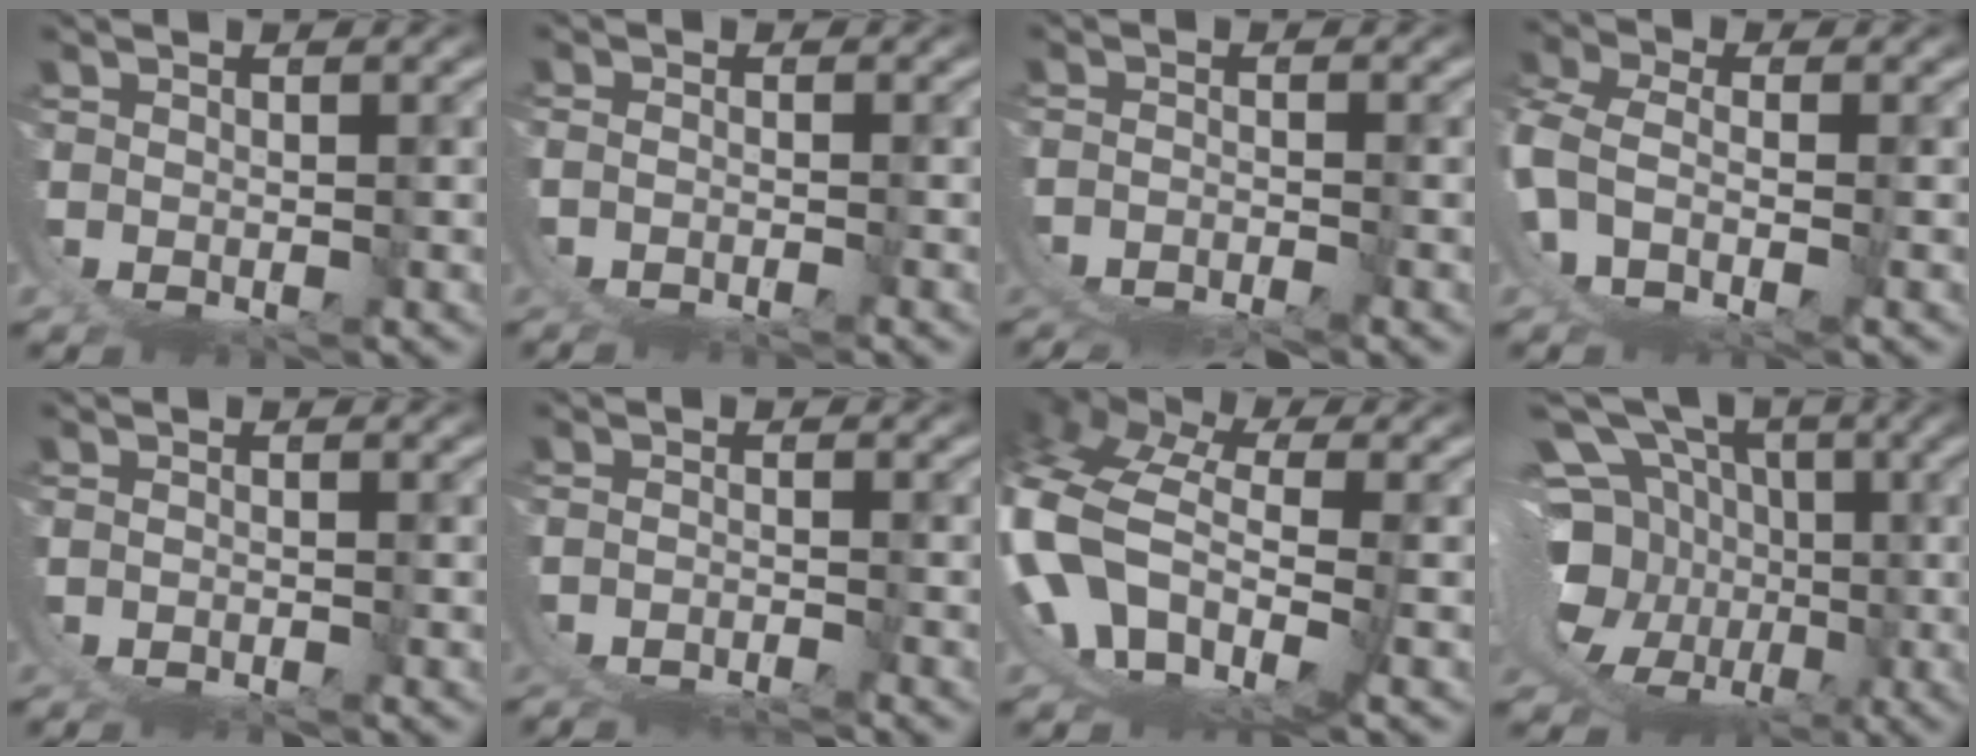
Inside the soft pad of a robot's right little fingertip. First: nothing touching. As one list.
[{"total": 3.8, "force": [-3.2, 1.6, 1.4], "torque": [-0.031, -0.011, -0.049]}, {"total": 5.9, "force": [-4.0, 3.3, 2.7], "torque": [-0.063, -0.030, -0.058]}, {"total": 4.5, "force": [-1.4, 2.1, 3.8], "torque": [-0.099, -0.030, -0.011]}, {"total": 3.7, "force": [-2.9, 2.1, 1.2], "torque": [-0.032, -0.013, -0.045]}, {"total": 6.8, "force": [-5.2, 3.6, 2.5], "torque": [-0.053, -0.028, -0.077]}, {"total": 12.1, "force": [-1.4, 9.3, 7.7], "torque": [-0.205, -0.053, -0.016]}, {"total": 13.4, "force": [0.1, 10.1, 8.8], "torque": [-0.164, -0.047, 0.008]}]